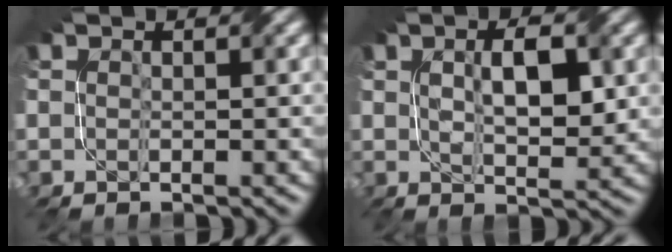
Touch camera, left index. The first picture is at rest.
{"total": 4.9, "force": [1.1, 1.7, 4.5], "torque": [-0.080, 0.002, 0.021]}